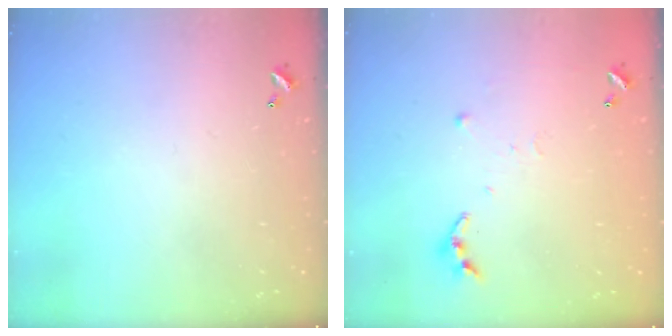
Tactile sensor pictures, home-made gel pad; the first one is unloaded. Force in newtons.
{"total": 3.8, "press": 3.8, "slide": 0.4}